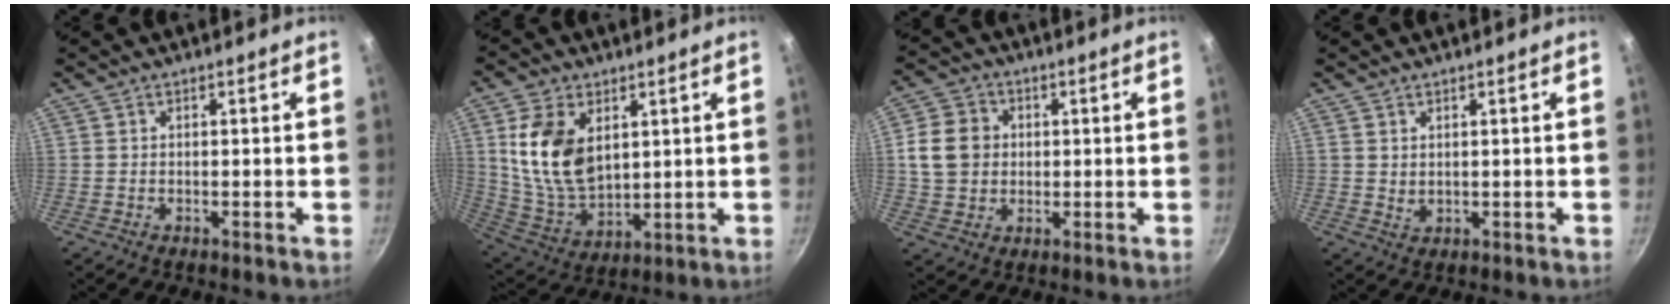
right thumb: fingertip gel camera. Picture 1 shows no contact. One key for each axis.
{"total": 15.0, "fx": 4.1, "fy": 9.5, "fz": 10.8, "tx": -0.187, "ty": -0.028, "tz": 0.090}
{"total": 9.7, "fx": 1.3, "fy": 8.3, "fz": 4.8, "tx": -0.061, "ty": 0.006, "tz": 0.015}
{"total": 1.5, "fx": 1.0, "fy": 0.9, "fz": 0.8, "tx": -0.010, "ty": -0.012, "tz": 0.019}